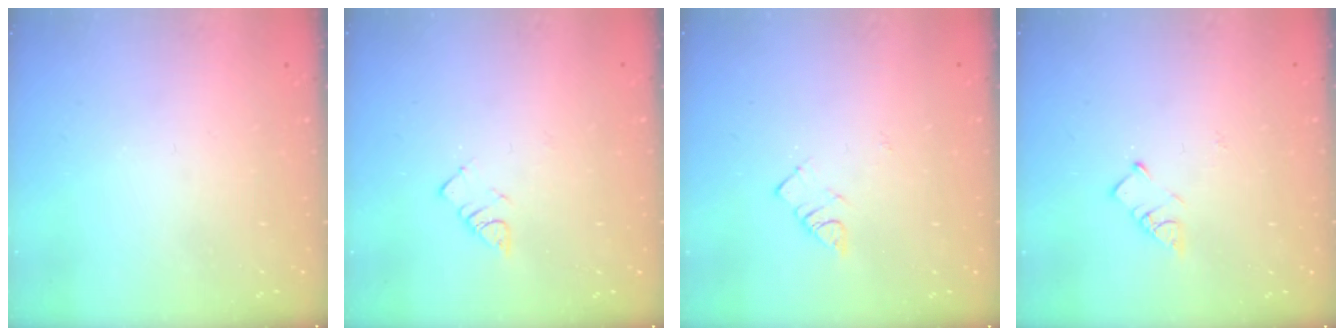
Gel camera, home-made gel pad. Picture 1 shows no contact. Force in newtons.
{"total": 3.2, "press": 3.2, "slide": 0.4}
{"total": 2.3, "press": 2.3, "slide": 0.4}
{"total": 3.1, "press": 3.0, "slide": 0.3}